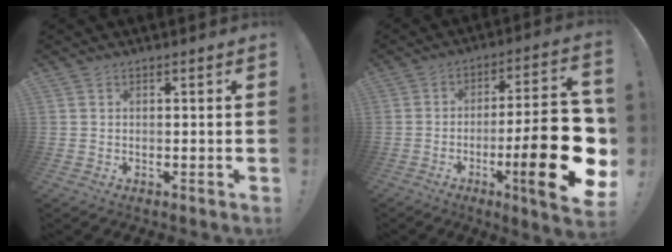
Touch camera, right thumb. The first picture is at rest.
{"total": 24.8, "force": [-6.2, 5.7, 23.3], "torque": [-0.339, 0.024, -0.087]}